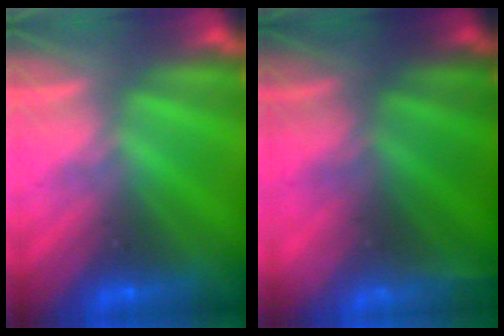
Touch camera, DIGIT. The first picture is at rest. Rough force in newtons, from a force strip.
{"total": 5.2}